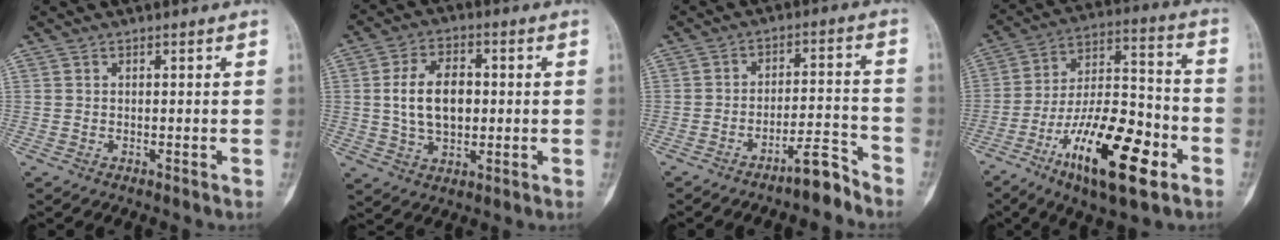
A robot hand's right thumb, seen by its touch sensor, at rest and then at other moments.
{"total": 10.7, "force": [0.6, 6.8, 8.2], "torque": [-0.132, 0.007, 0.013]}
{"total": 6.1, "force": [-5.1, 1.0, 3.2], "torque": [-0.044, 0.059, -0.087]}
{"total": 22.0, "force": [-10.0, 7.8, 18.0], "torque": [-0.304, 0.054, -0.168]}